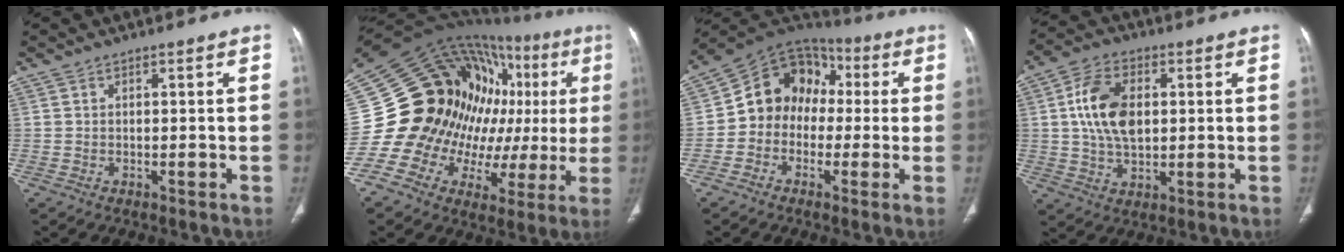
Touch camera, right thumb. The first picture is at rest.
{"total": 28.5, "force": [2.4, 18.8, 21.3], "torque": [-0.276, 0.054, 0.043]}
{"total": 13.2, "force": [-0.4, 11.3, 6.8], "torque": [-0.067, 0.046, -0.025]}
{"total": 11.4, "force": [1.6, 7.2, 8.8], "torque": [-0.154, 0.002, 0.029]}